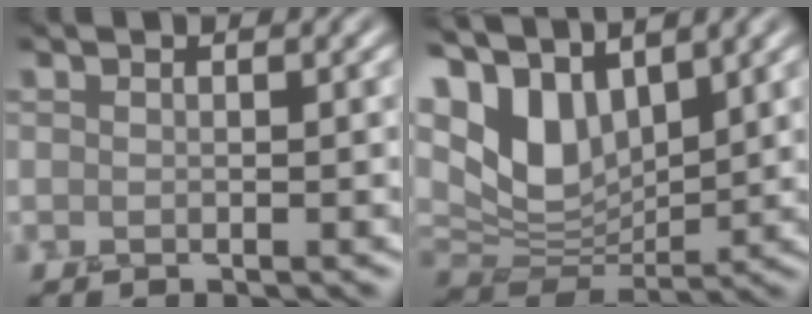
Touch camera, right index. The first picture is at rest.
{"total": 7.7, "force": [4.2, 3.9, 5.1], "torque": [-0.119, 0.003, 0.076]}